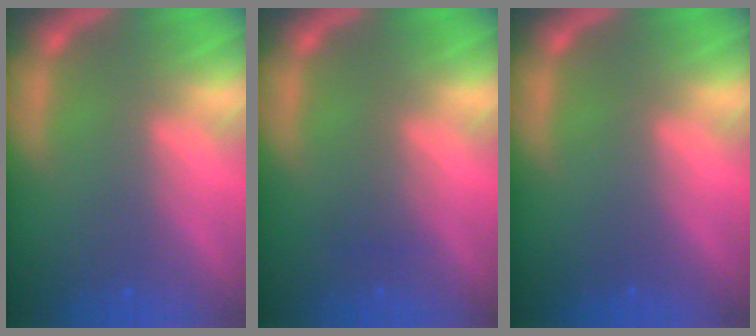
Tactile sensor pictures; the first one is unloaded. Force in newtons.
{"total": 1.5}
{"total": 0.0}